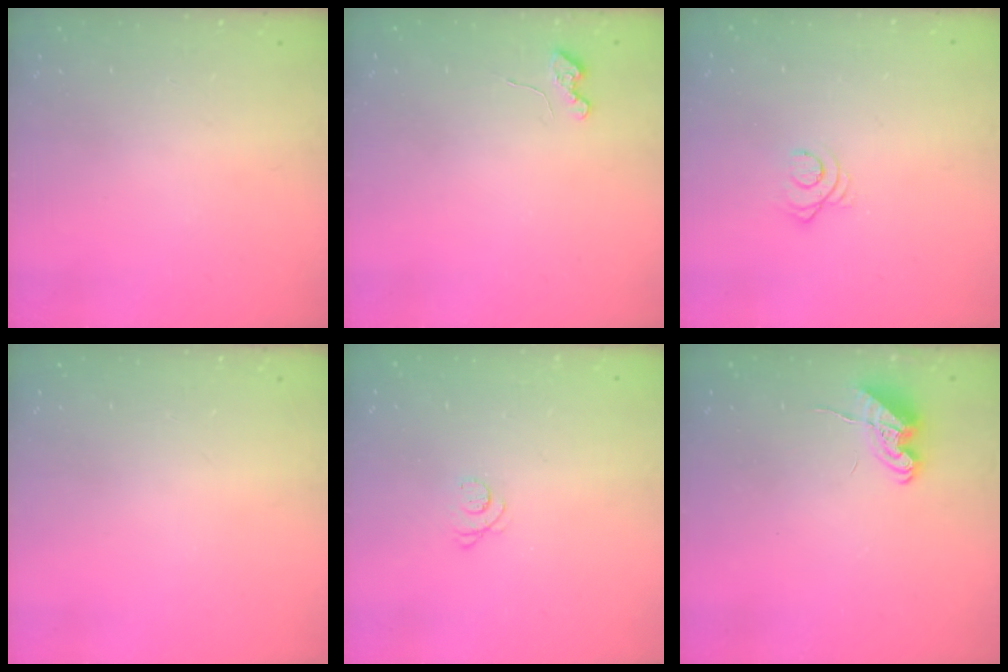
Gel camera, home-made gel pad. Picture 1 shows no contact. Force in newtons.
{"total": 3.6, "press": 3.6, "slide": 0.4}
{"total": 3.6, "press": 3.5, "slide": 0.3}
{"total": 0.0}
{"total": 2.7, "press": 2.7, "slide": 0.3}
{"total": 6.9, "press": 6.8, "slide": 1.0}